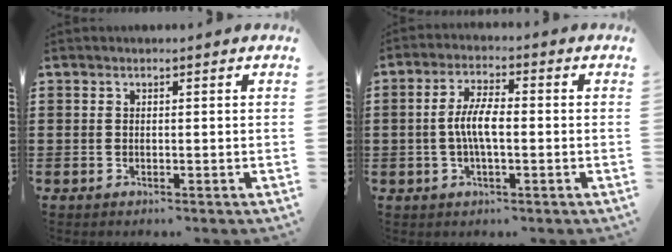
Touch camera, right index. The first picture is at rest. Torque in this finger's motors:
{"motor_torque": [0.28, -0.20, 0.40, 0.09]}